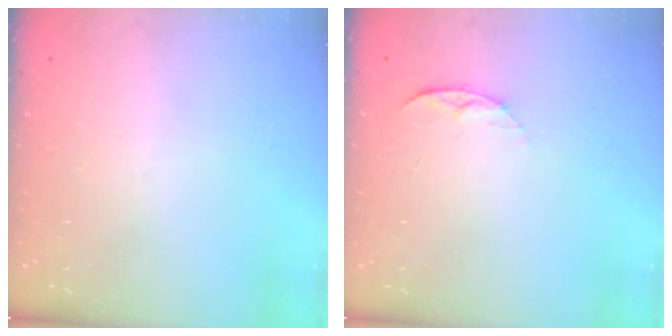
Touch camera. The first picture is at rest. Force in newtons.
{"total": 5.2, "press": 5.2, "slide": 0.6}